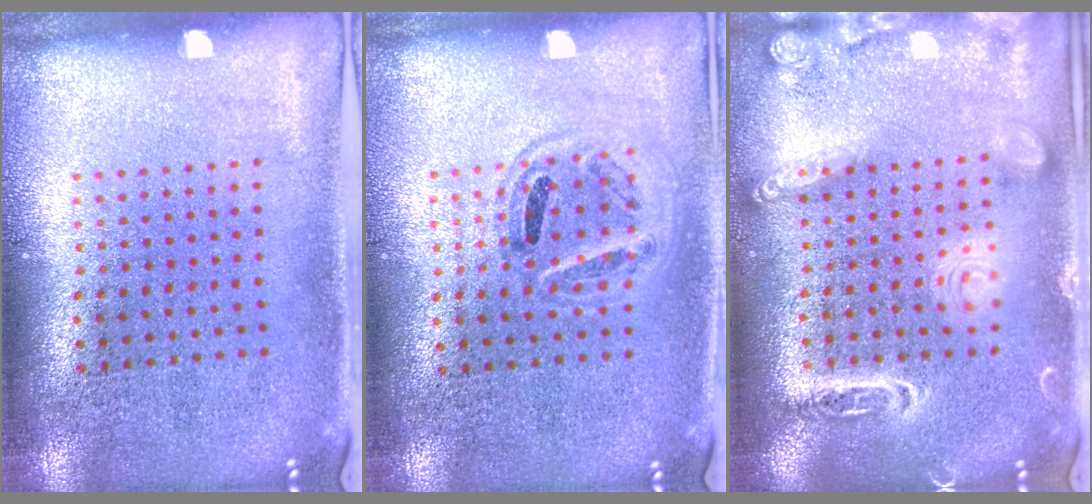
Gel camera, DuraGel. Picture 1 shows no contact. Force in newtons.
{"total": 0.9, "press": 0.8, "slide": 0.3}
{"total": 1.9, "press": 1.9, "slide": 0.1}